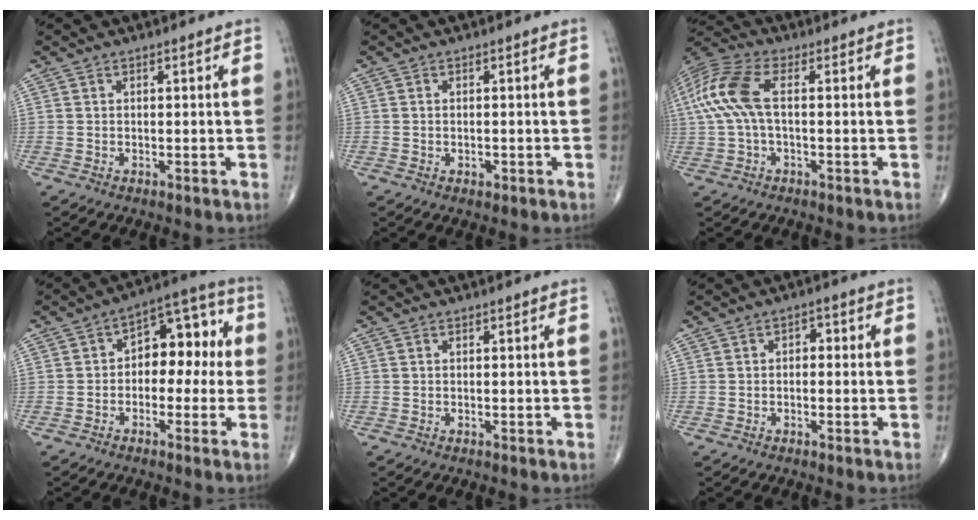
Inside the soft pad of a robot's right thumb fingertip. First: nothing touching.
{"total": 0.9, "force": [-0.3, 0.6, 0.6], "torque": [-0.007, 0.000, -0.004]}
{"total": 11.2, "force": [0.9, 5.1, 9.9], "torque": [-0.245, 0.028, 0.013]}
{"total": 11.2, "force": [0.3, 7.2, 8.7], "torque": [-0.075, 0.043, -0.010]}
{"total": 0.0}
{"total": 2.1, "force": [0.1, 1.4, 1.5], "torque": [-0.008, 0.008, -0.008]}